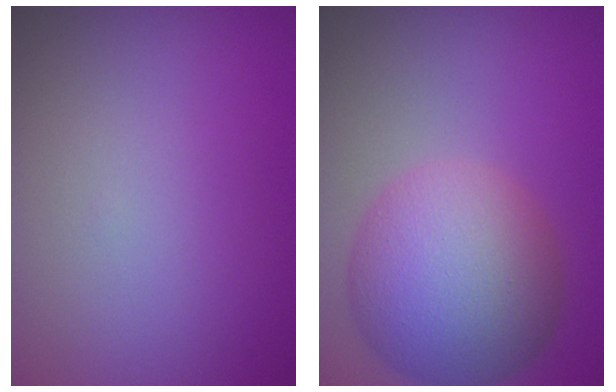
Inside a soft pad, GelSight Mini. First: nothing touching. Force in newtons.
{"total": 9.6, "press": 9.6, "slide": 0.5}